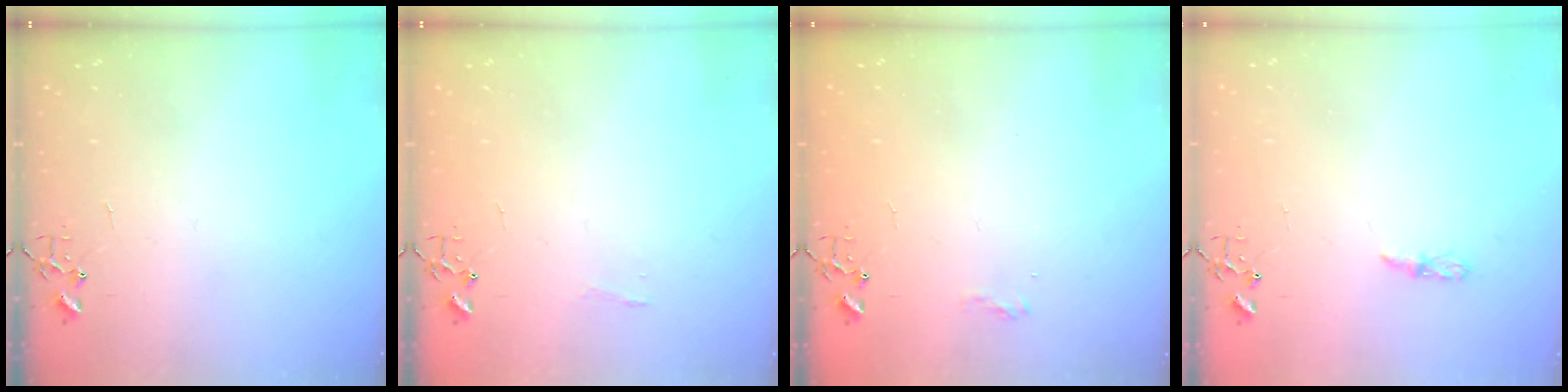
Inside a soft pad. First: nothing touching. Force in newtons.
{"total": 3.7, "press": 3.7, "slide": 0.4}
{"total": 5.9, "press": 5.9, "slide": 0.8}
{"total": 3.2, "press": 3.2, "slide": 0.4}